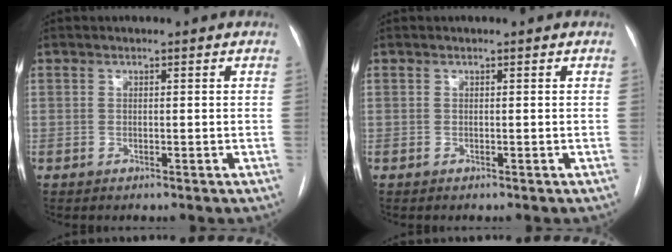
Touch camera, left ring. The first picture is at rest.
{"total": 0.0}